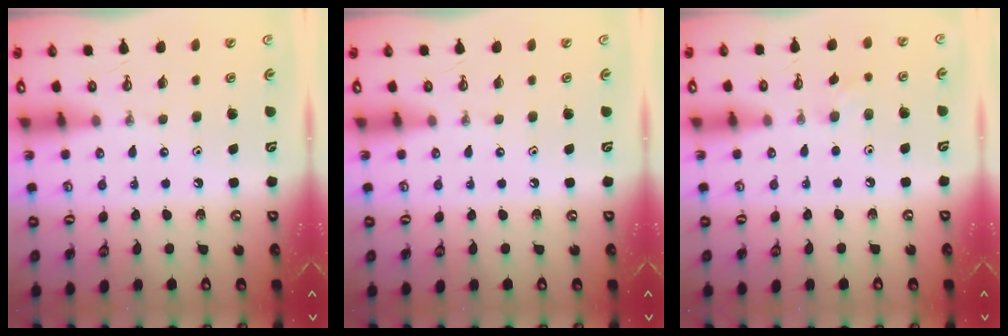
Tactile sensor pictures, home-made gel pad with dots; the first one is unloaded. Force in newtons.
{"total": 0.0}
{"total": 5.8, "press": 5.7, "slide": 1.0}